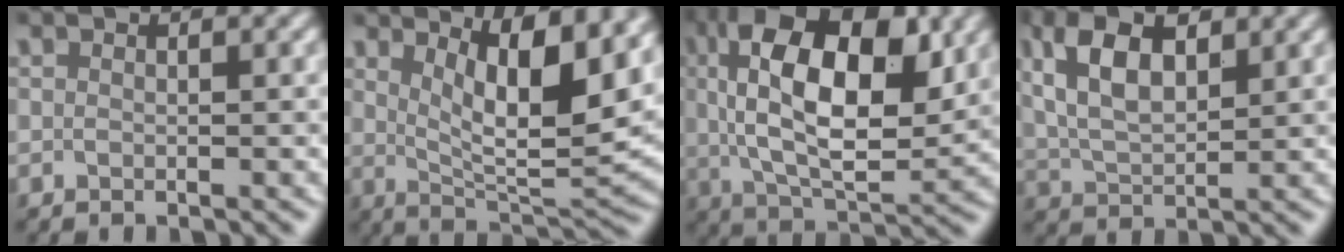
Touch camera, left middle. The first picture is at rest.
{"total": 9.2, "force": [4.0, 2.5, 7.9], "torque": [-0.121, -0.011, 0.074]}
{"total": 12.7, "force": [3.2, 6.2, 10.7], "torque": [-0.176, 0.009, 0.049]}
{"total": 6.7, "force": [2.9, 3.1, 5.2], "torque": [-0.104, 0.012, 0.052]}